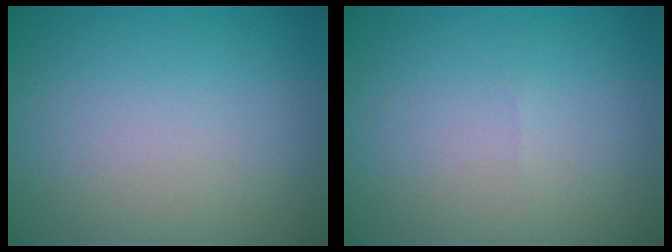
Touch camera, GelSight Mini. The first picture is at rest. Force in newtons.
{"total": 0.0}